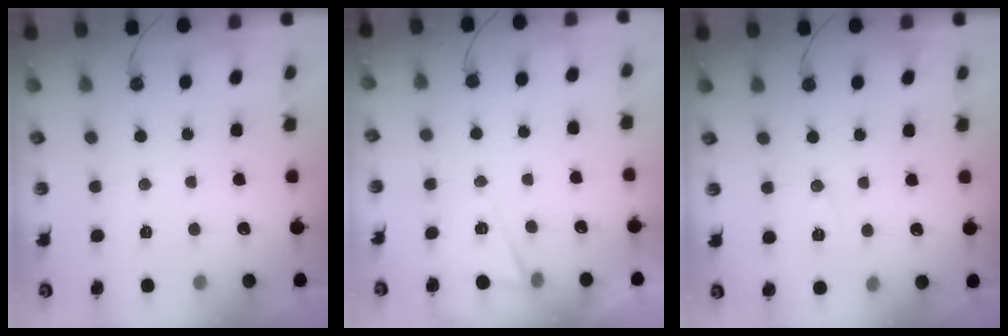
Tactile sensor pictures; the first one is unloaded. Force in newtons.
{"total": 4.9, "press": 2.2, "slide": 4.4}
{"total": 7.0, "press": 5.3, "slide": 4.5}